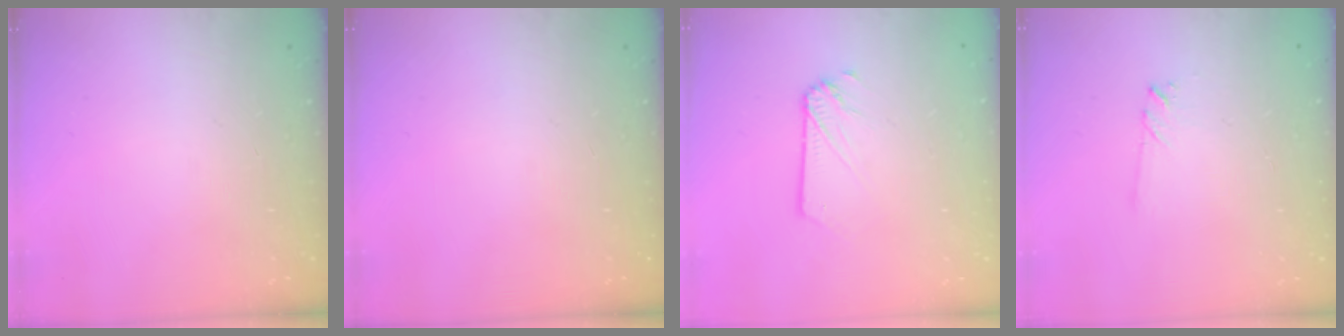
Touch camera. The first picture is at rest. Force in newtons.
{"total": 0.0}
{"total": 1.9, "press": 1.9, "slide": 0.1}
{"total": 3.2, "press": 3.2, "slide": 0.3}